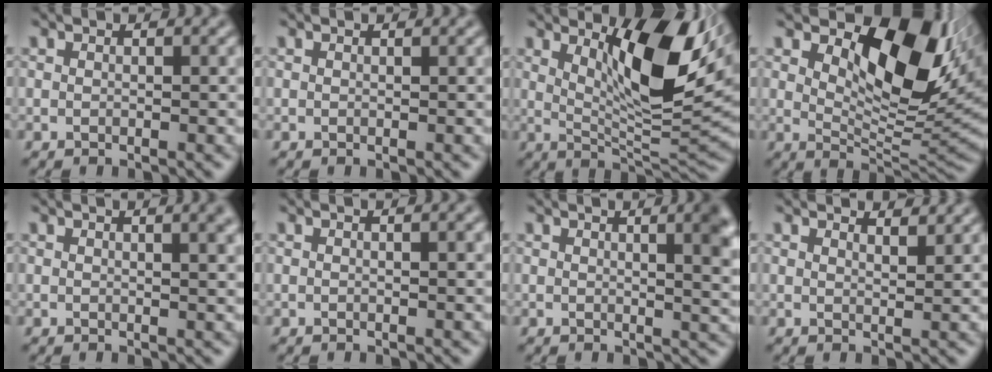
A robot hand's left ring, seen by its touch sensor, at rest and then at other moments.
{"total": 0.0}
{"total": 10.5, "force": [3.8, 3.2, 9.2], "torque": [-0.144, -0.004, 0.076]}
{"total": 10.7, "force": [3.9, 5.2, 8.5], "torque": [-0.129, -0.002, 0.072]}
{"total": 4.2, "force": [2.3, 1.8, 3.1], "torque": [-0.012, 0.025, 0.009]}
{"total": 1.3, "force": [0.4, 0.4, 1.2], "torque": [-0.015, 0.003, 0.001]}
{"total": 6.8, "force": [2.5, 2.7, 5.8], "torque": [-0.021, 0.021, 0.030]}
{"total": 2.6, "force": [2.4, 0.6, 0.8], "torque": [0.000, 0.009, 0.027]}